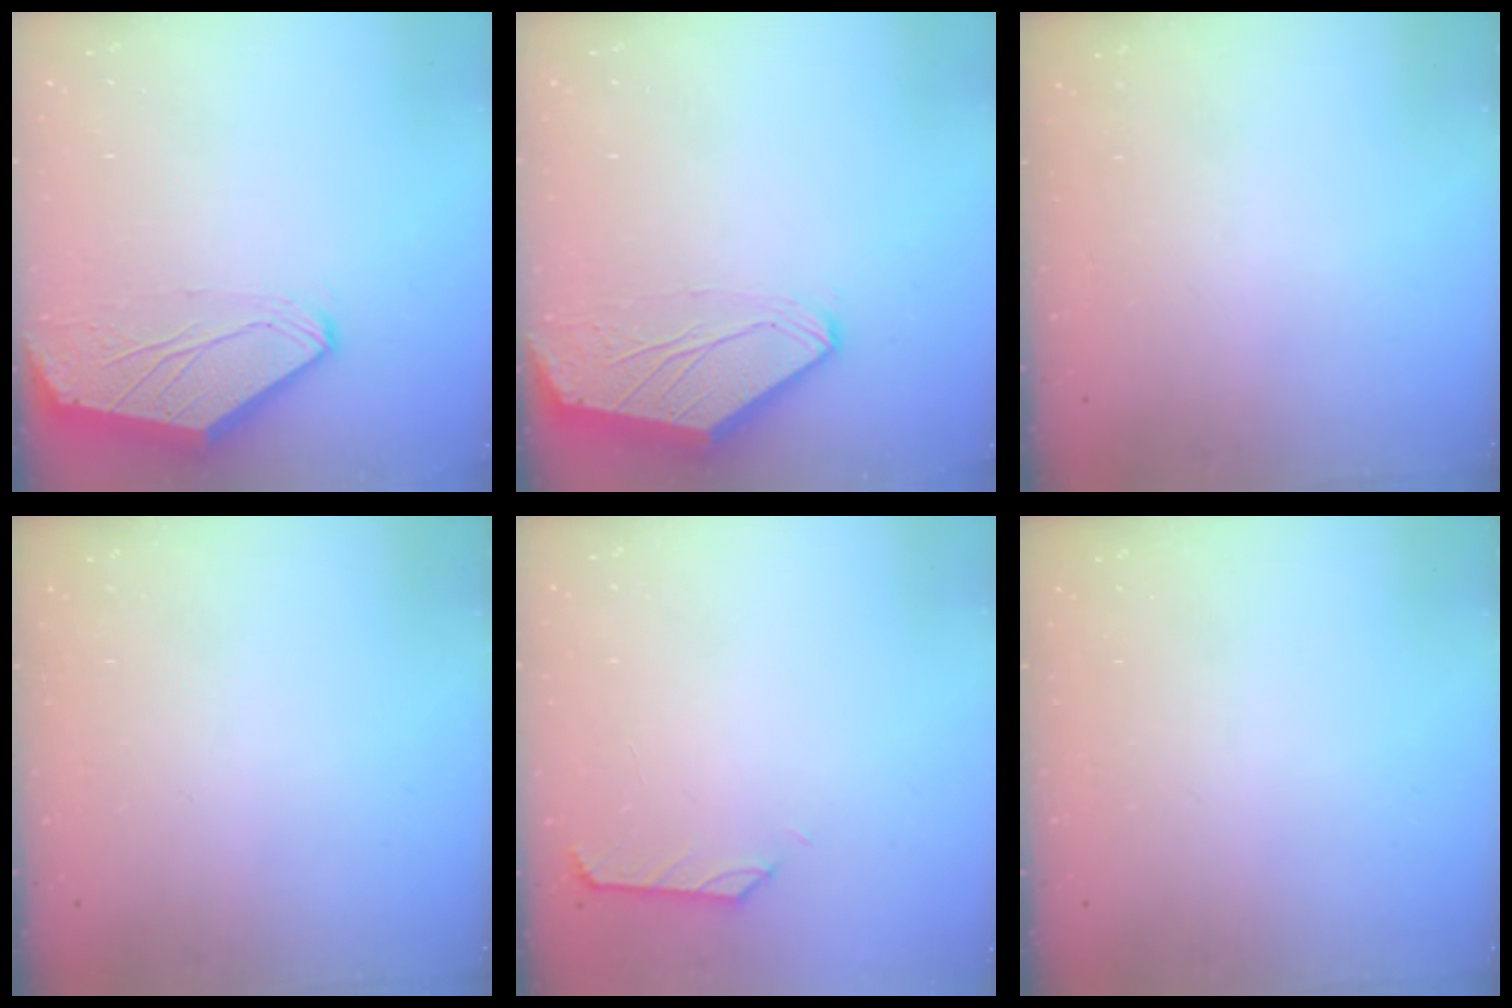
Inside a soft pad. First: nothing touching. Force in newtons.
{"total": 0.0}
{"total": 0.0}
{"total": 0.0}
{"total": 0.6, "press": 0.3, "slide": 0.5}
{"total": 0.0}